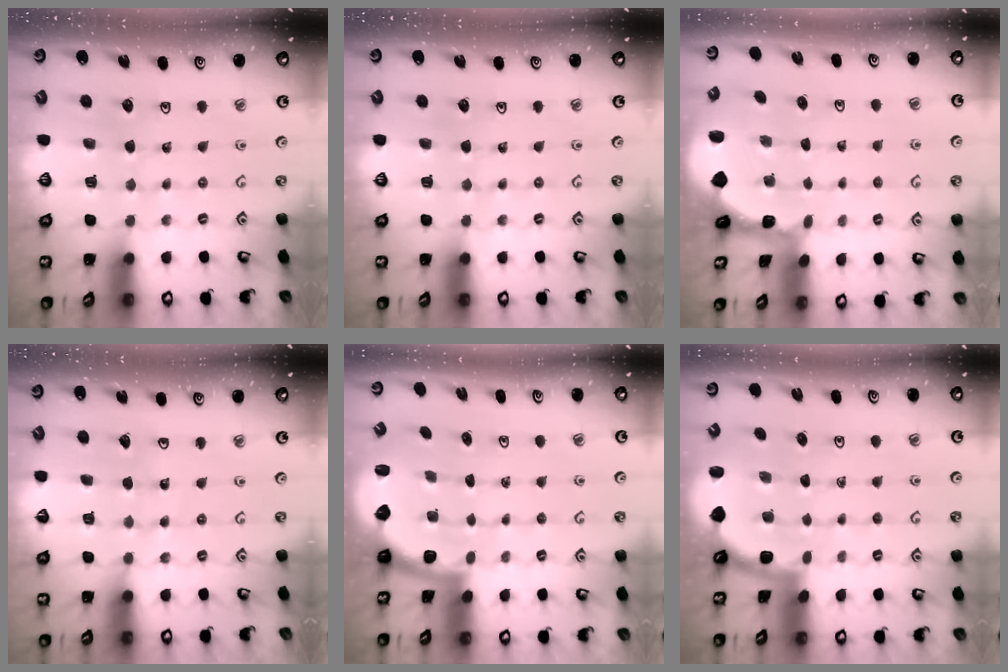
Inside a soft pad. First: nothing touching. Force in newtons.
{"total": 0.0}
{"total": 0.8, "press": 0.7, "slide": 0.2}
{"total": 3.4, "press": 3.4, "slide": 0.3}
{"total": 2.2, "press": 2.0, "slide": 0.8}
{"total": 1.8, "press": 1.8, "slide": 0.0}